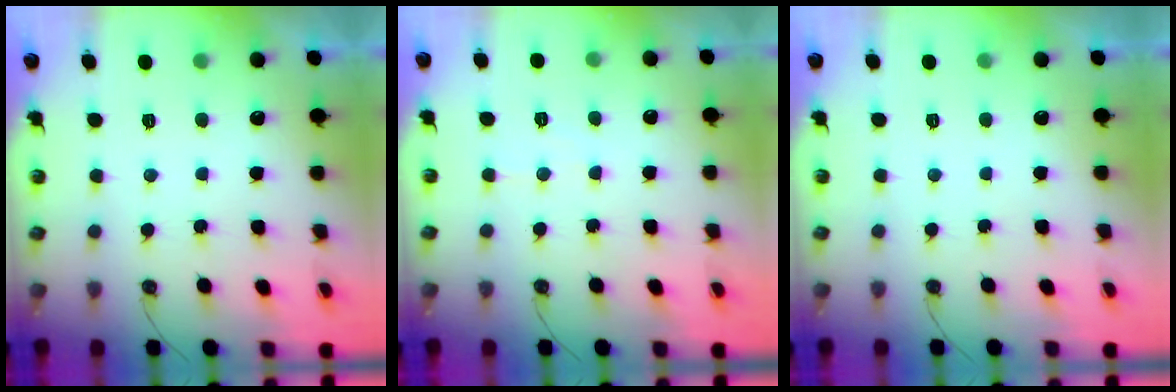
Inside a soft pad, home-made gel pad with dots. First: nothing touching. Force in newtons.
{"total": 5.2, "press": 5.2, "slide": 0.8}
{"total": 0.0}